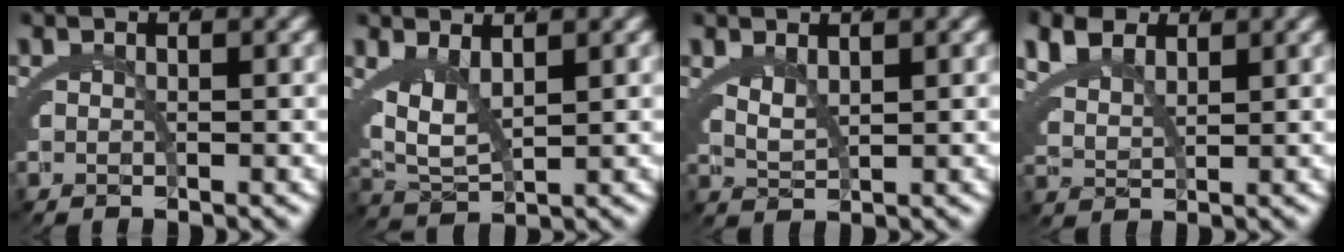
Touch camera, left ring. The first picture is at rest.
{"total": 5.1, "force": [0.9, 3.3, 3.8], "torque": [-0.098, -0.020, 0.025]}
{"total": 1.9, "force": [1.4, 0.4, 1.3], "torque": [-0.027, -0.008, 0.034]}
{"total": 4.3, "force": [2.7, 2.6, 2.2], "torque": [-0.066, -0.010, 0.058]}